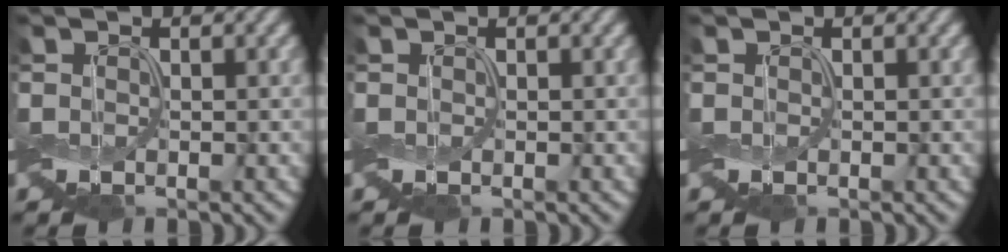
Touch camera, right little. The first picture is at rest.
{"total": 0.0}
{"total": 0.0}